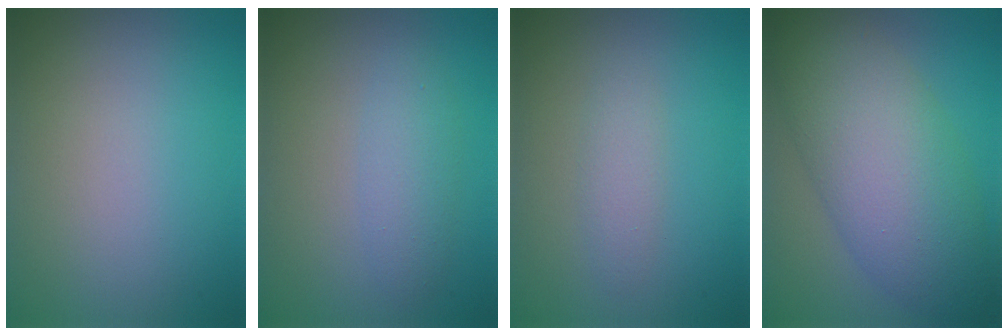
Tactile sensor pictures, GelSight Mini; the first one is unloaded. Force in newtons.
{"total": 2.2, "press": 2.2, "slide": 0.1}
{"total": 1.6, "press": 1.6, "slide": 0.0}
{"total": 9.5, "press": 9.5, "slide": 0.4}